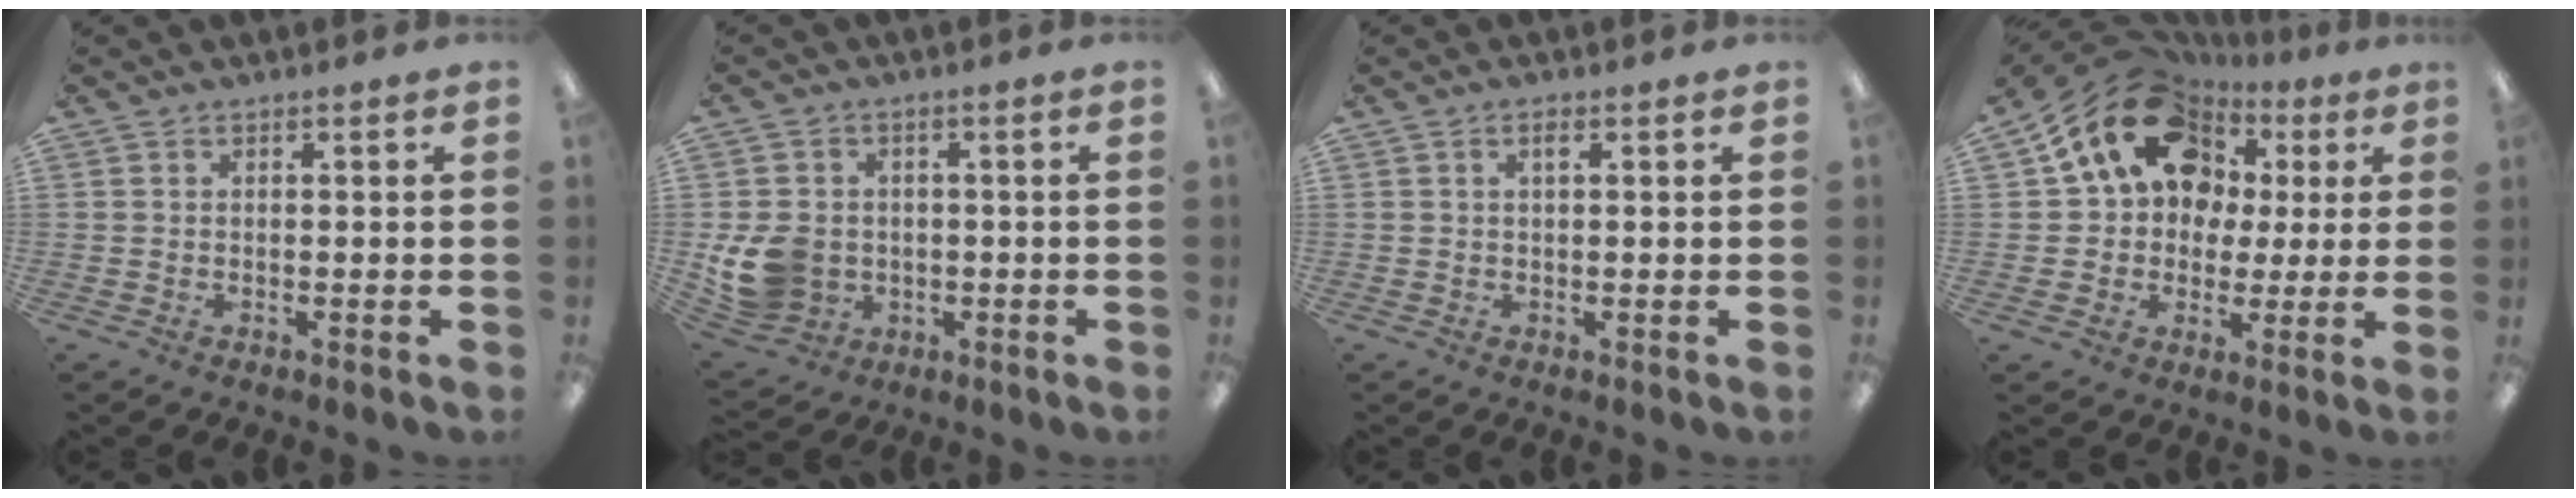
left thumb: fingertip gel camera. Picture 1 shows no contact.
{"total": 10.9, "force": [-1.3, 9.6, 5.0], "torque": [-0.115, 0.016, -0.014]}
{"total": 1.9, "force": [0.9, 0.8, 1.5], "torque": [-0.025, 0.002, 0.012]}
{"total": 19.1, "force": [8.5, 14.3, 9.4], "torque": [-0.166, -0.030, 0.160]}